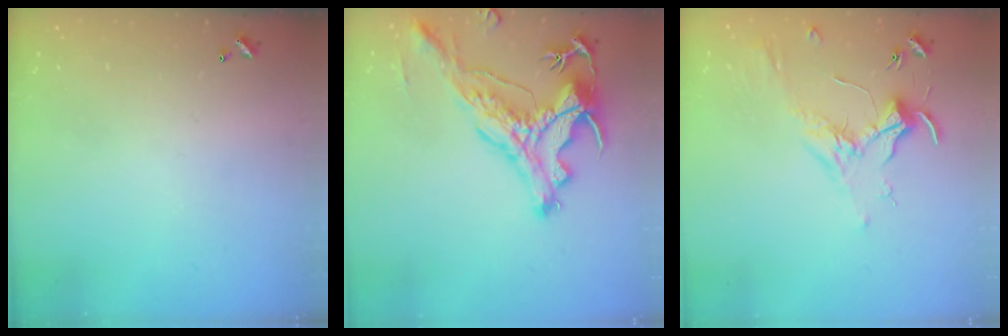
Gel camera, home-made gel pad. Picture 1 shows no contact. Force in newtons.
{"total": 4.0, "press": 3.8, "slide": 1.3}
{"total": 1.8, "press": 1.6, "slide": 0.7}